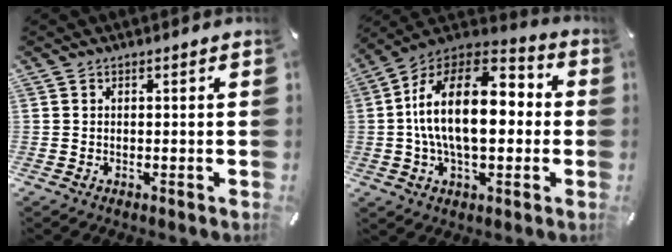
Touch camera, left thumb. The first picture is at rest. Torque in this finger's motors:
{"motor_torque": [0.60, 1.67, 1.74, -1.02, 0.80]}